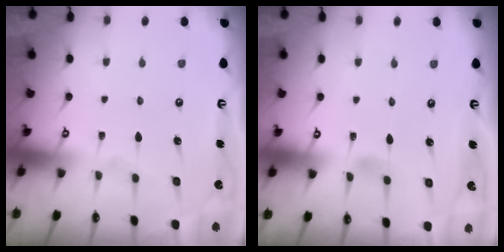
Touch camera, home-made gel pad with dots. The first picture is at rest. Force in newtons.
{"total": 3.2, "press": 3.2, "slide": 0.4}